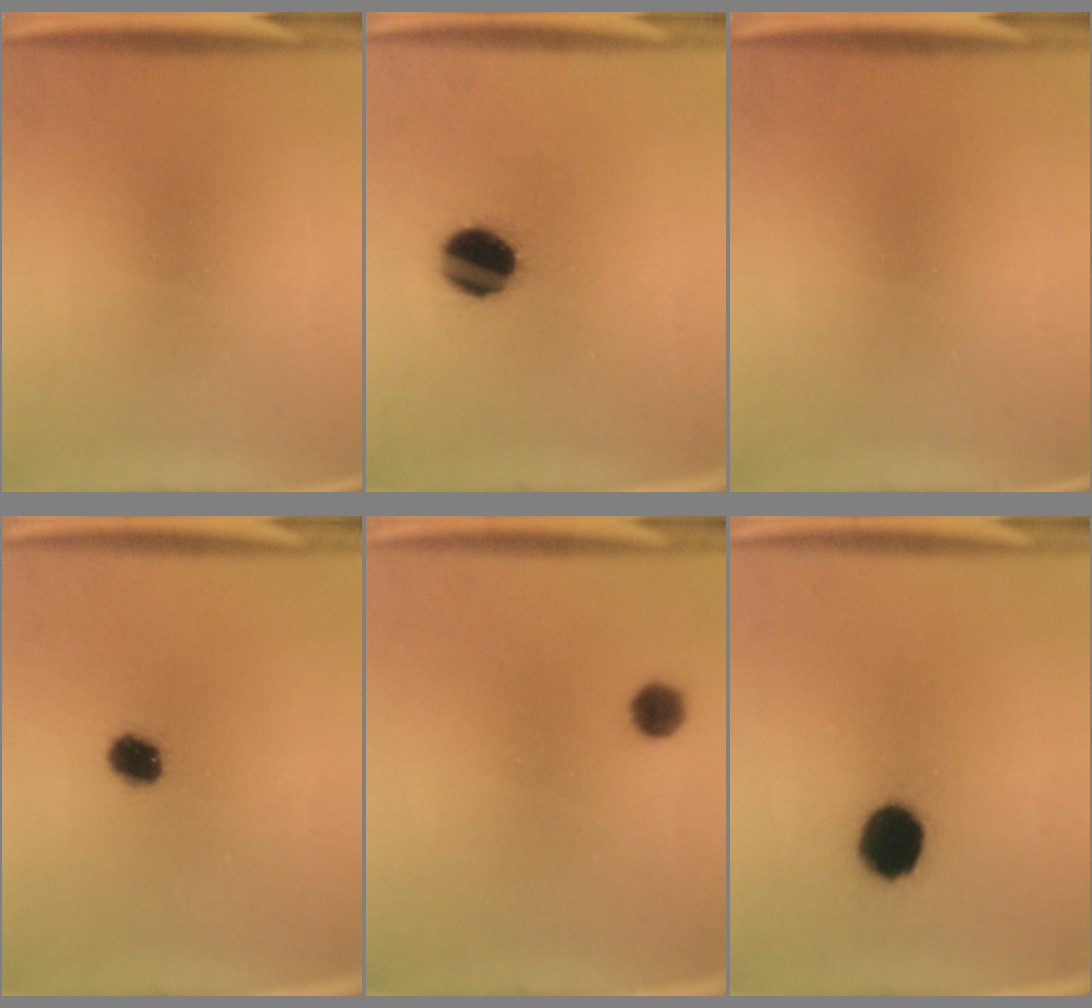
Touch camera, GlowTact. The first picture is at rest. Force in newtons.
{"total": 11.9}
{"total": 0.0}
{"total": 5.2}
{"total": 3.4}
{"total": 10.5}